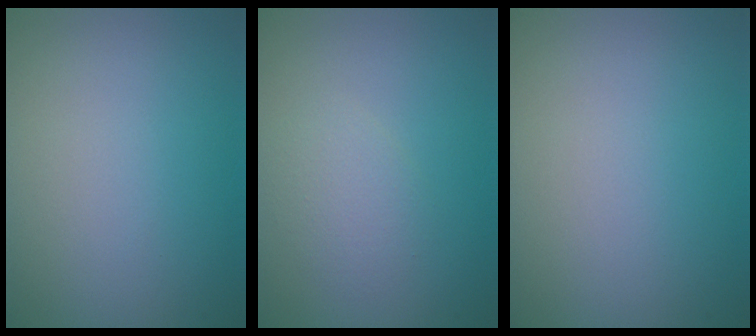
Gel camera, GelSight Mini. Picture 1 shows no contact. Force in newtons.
{"total": 1.6, "press": 1.6, "slide": 0.1}
{"total": 0.0}